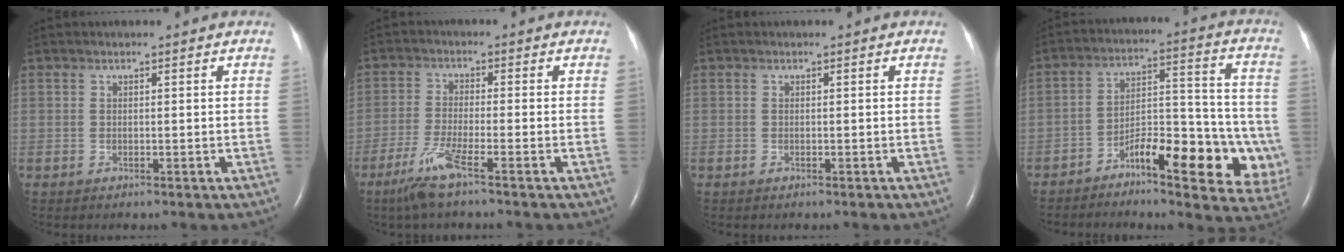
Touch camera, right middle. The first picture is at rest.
{"total": 5.6, "force": [-3.7, -0.2, 4.3], "torque": [-0.096, -0.014, -0.078]}
{"total": 0.0}
{"total": 14.8, "force": [-6.2, 4.1, 12.8], "torque": [-0.171, 0.023, -0.087]}